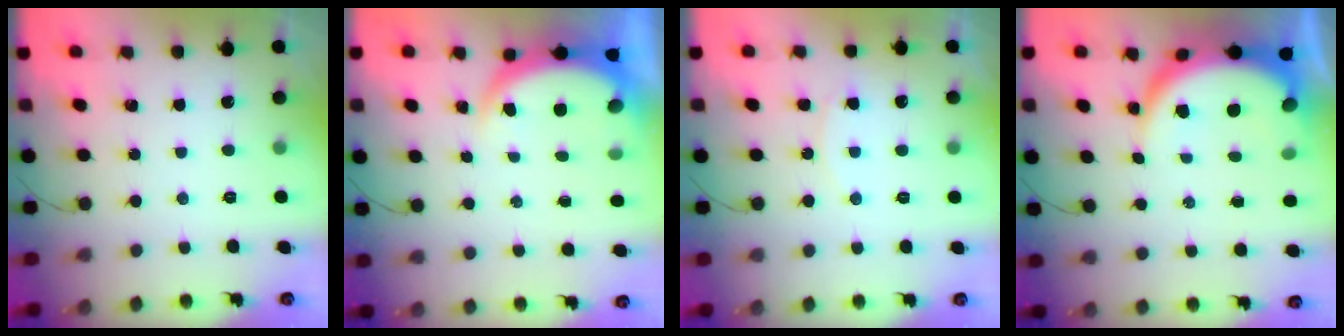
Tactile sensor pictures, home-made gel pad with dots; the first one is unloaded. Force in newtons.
{"total": 5.9, "press": 5.8, "slide": 0.4}
{"total": 5.8, "press": 5.8, "slide": 0.6}
{"total": 10.0, "press": 10.0, "slide": 1.1}